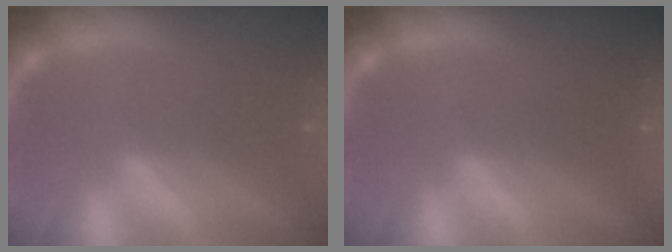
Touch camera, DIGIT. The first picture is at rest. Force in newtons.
{"total": 5.0}